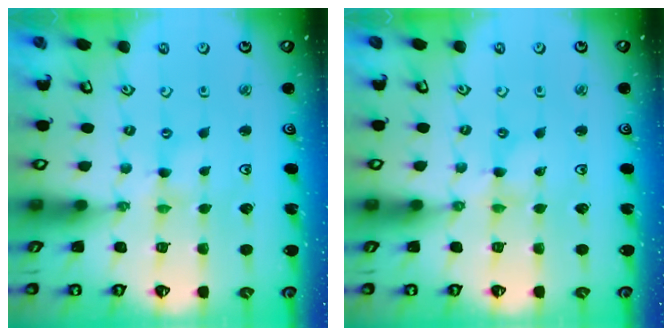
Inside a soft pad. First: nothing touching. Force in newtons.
{"total": 0.0}